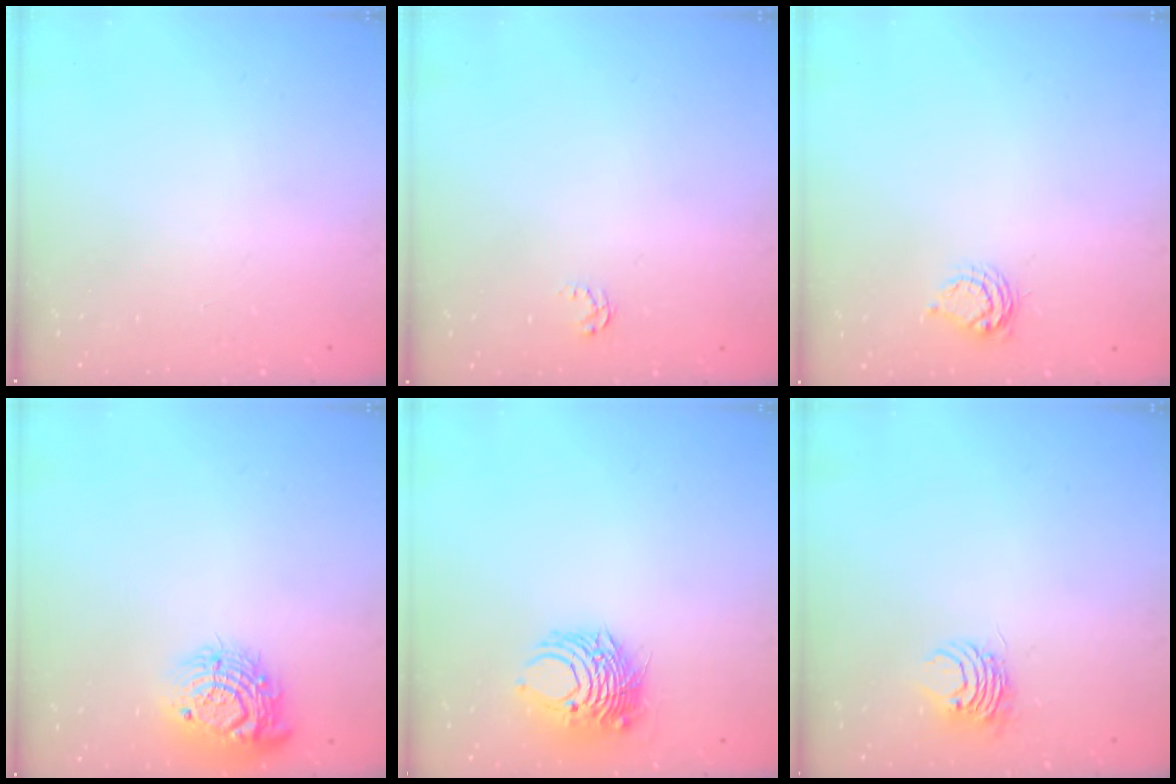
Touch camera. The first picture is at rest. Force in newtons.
{"total": 2.6, "press": 2.6, "slide": 0.3}
{"total": 5.6, "press": 5.6, "slide": 0.5}
{"total": 14.5, "press": 14.5, "slide": 0.7}
{"total": 8.0, "press": 8.0, "slide": 0.5}
{"total": 5.9, "press": 5.9, "slide": 0.2}